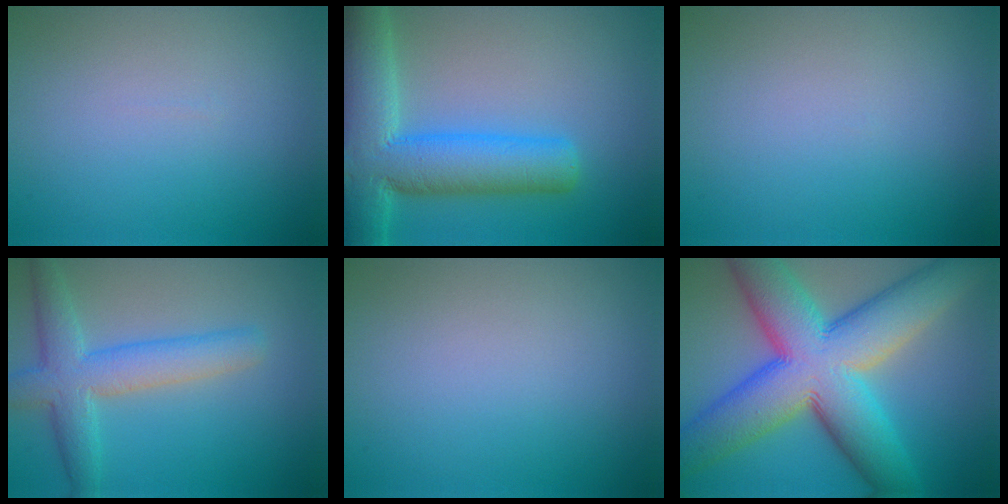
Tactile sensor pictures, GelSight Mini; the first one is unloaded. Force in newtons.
{"total": 10.3, "press": 10.3, "slide": 0.5}
{"total": 0.0}
{"total": 5.4, "press": 5.4, "slide": 0.2}
{"total": 0.0}
{"total": 14.9, "press": 14.9, "slide": 0.8}